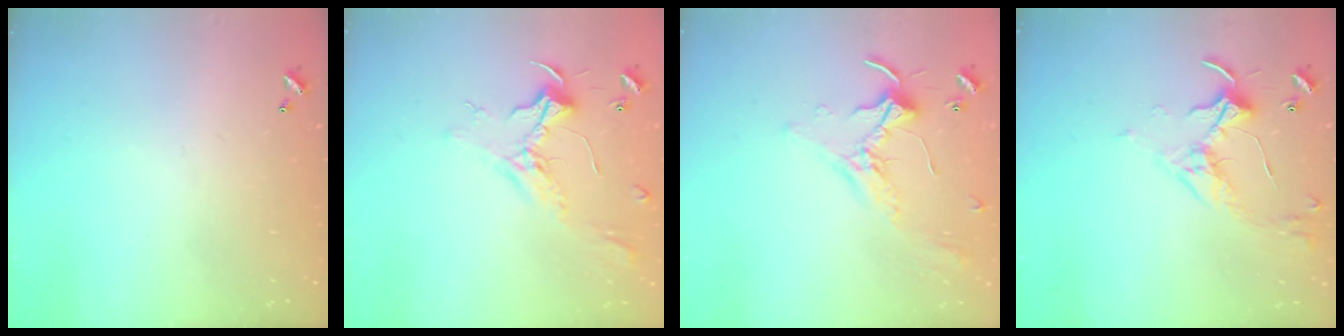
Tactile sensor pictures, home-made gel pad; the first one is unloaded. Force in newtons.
{"total": 2.4, "press": 2.3, "slide": 0.8}
{"total": 1.7, "press": 1.6, "slide": 0.2}
{"total": 3.4, "press": 3.3, "slide": 0.6}